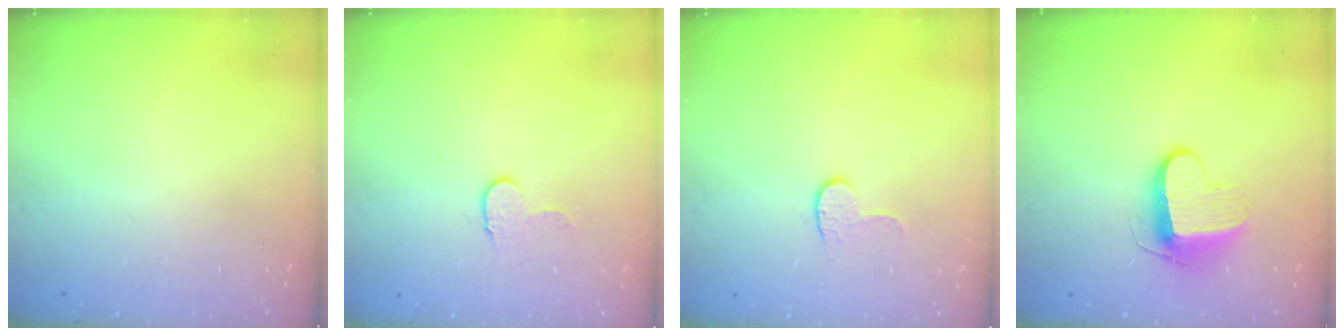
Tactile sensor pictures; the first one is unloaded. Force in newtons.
{"total": 6.4, "press": 6.4, "slide": 0.6}
{"total": 3.6, "press": 3.6, "slide": 0.4}
{"total": 9.2, "press": 9.2, "slide": 0.3}